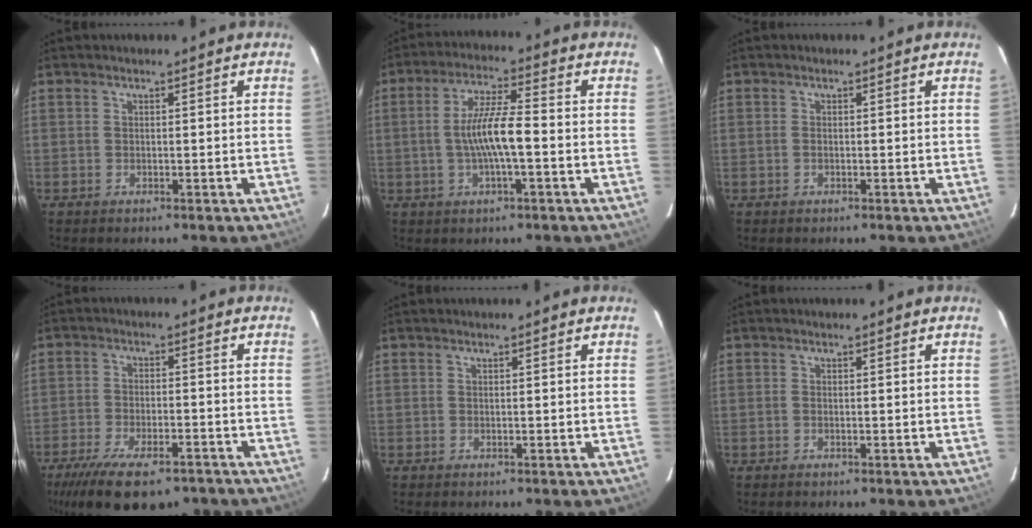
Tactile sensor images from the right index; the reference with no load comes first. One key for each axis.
{"total": 8.4, "fx": -1.5, "fy": 1.2, "fz": 8.2, "tx": -0.158, "ty": 0.004, "tz": -0.027}
{"total": 0.6, "fx": -0.2, "fy": 0.4, "fz": 0.4, "tx": -0.008, "ty": 0.001, "tz": -0.005}
{"total": 17.5, "fx": -12.5, "fy": 6.6, "fz": 10.2, "tx": -0.213, "ty": -0.040, "tz": -0.191}
{"total": 0.0}
{"total": 0.0}